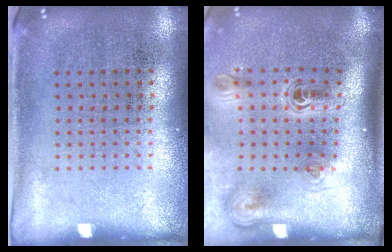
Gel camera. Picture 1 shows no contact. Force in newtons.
{"total": 2.3, "press": 1.5, "slide": 1.8}